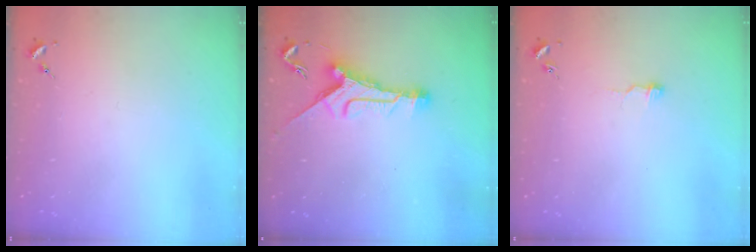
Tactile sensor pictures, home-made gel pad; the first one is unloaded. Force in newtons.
{"total": 10.9, "press": 10.9, "slide": 0.7}
{"total": 5.1, "press": 5.1, "slide": 0.6}